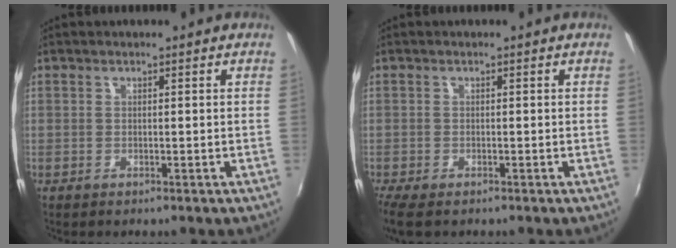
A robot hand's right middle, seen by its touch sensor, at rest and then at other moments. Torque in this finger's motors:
{"motor_torque": [0.38, -0.44, 0.07, 0.02]}